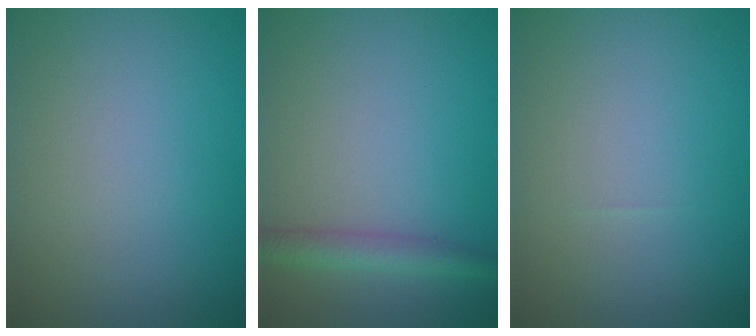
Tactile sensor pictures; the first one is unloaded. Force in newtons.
{"total": 2.4, "press": 2.4, "slide": 0.2}
{"total": 0.0}